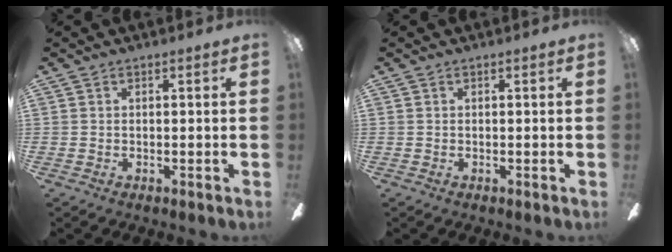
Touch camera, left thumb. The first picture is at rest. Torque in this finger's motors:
{"motor_torque": [0.00, 0.00, 0.14, -0.13, 0.00]}